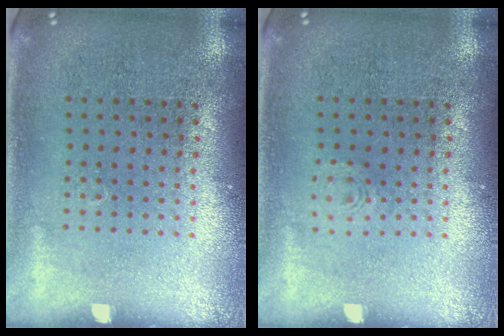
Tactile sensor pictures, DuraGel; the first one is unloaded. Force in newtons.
{"total": 0.8, "press": 0.8, "slide": 0.2}